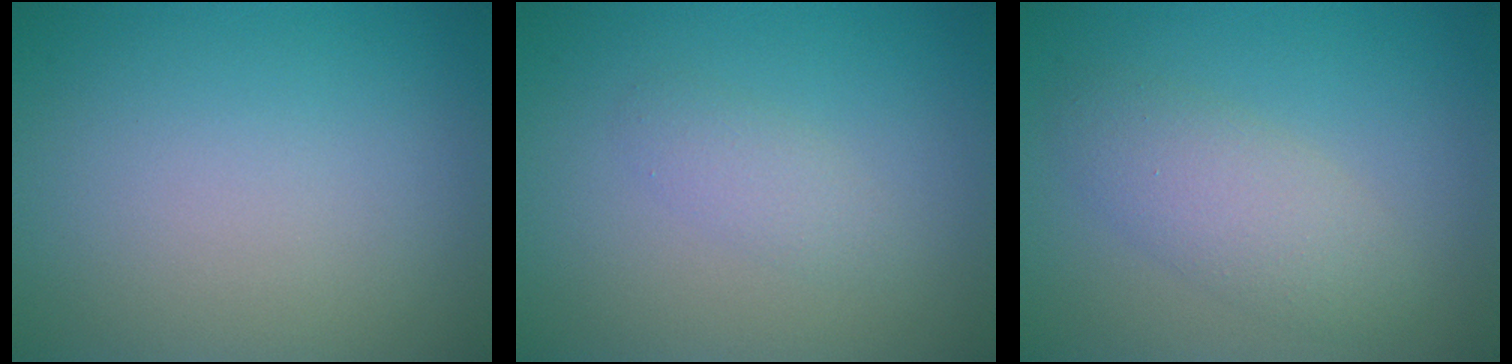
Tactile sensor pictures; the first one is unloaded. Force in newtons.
{"total": 1.5, "press": 1.5, "slide": 0.1}
{"total": 3.3, "press": 3.3, "slide": 0.2}